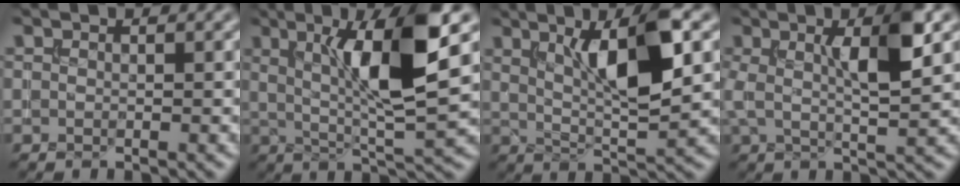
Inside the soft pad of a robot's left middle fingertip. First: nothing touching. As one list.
[{"total": 9.2, "force": [2.5, 1.8, 8.6], "torque": [-0.137, -0.002, 0.046]}, {"total": 7.6, "force": [2.5, 1.7, 7.0], "torque": [-0.112, 0.004, 0.043]}, {"total": 6.4, "force": [1.8, 1.3, 6.0], "torque": [-0.101, 0.004, 0.028]}]